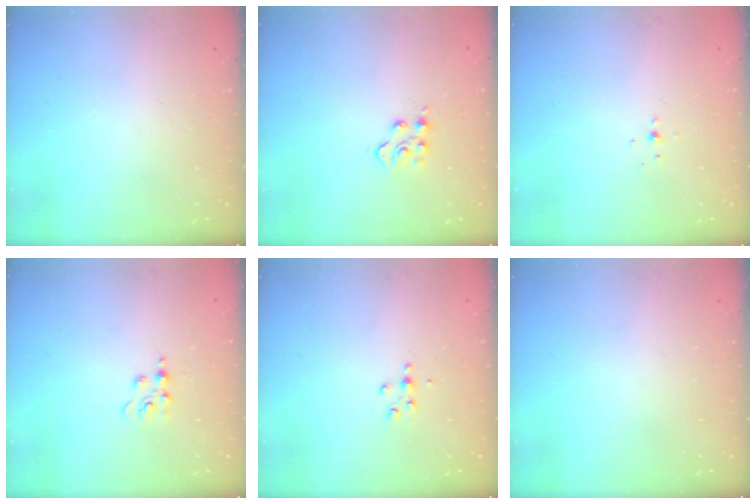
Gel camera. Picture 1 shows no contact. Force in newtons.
{"total": 5.2, "press": 5.2, "slide": 0.2}
{"total": 3.2, "press": 3.1, "slide": 0.8}
{"total": 3.8, "press": 3.8, "slide": 0.4}
{"total": 4.2, "press": 4.1, "slide": 0.6}
{"total": 0.0}